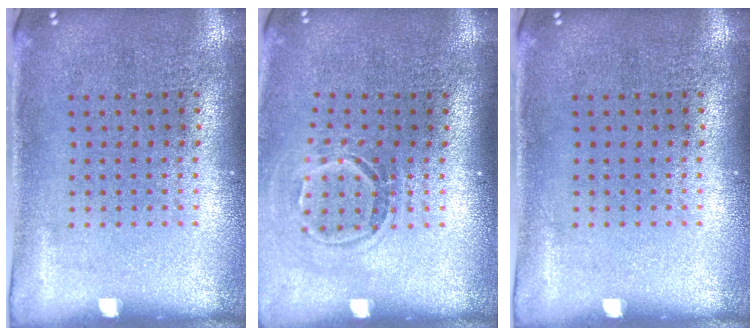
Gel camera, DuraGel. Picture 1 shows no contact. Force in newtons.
{"total": 1.6, "press": 1.1, "slide": 1.1}
{"total": 0.0}